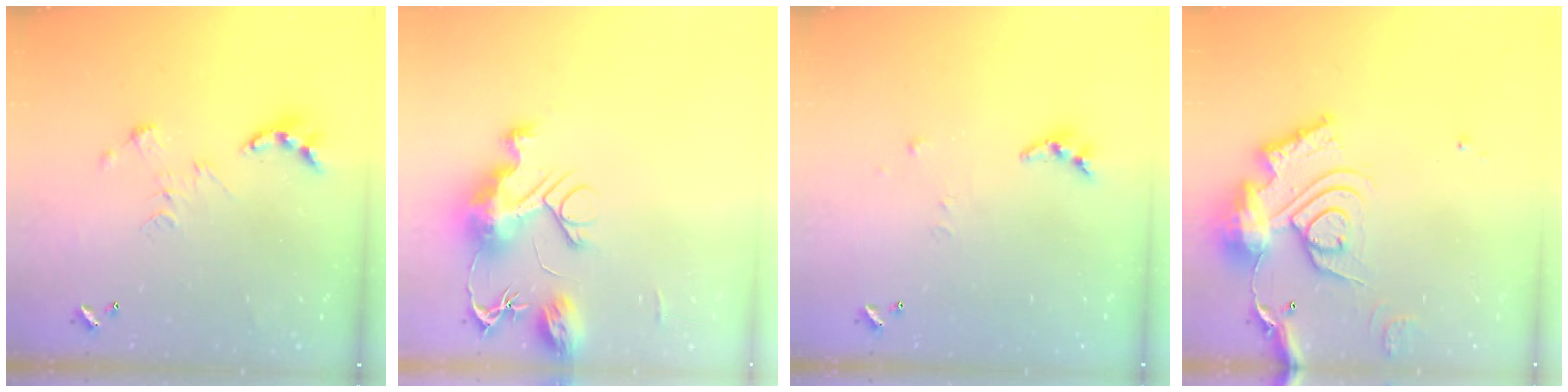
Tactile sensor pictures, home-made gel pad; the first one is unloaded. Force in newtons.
{"total": 13.2, "press": 13.2, "slide": 1.1}
{"total": 4.7, "press": 4.7, "slide": 0.3}
{"total": 21.9, "press": 21.7, "slide": 2.3}